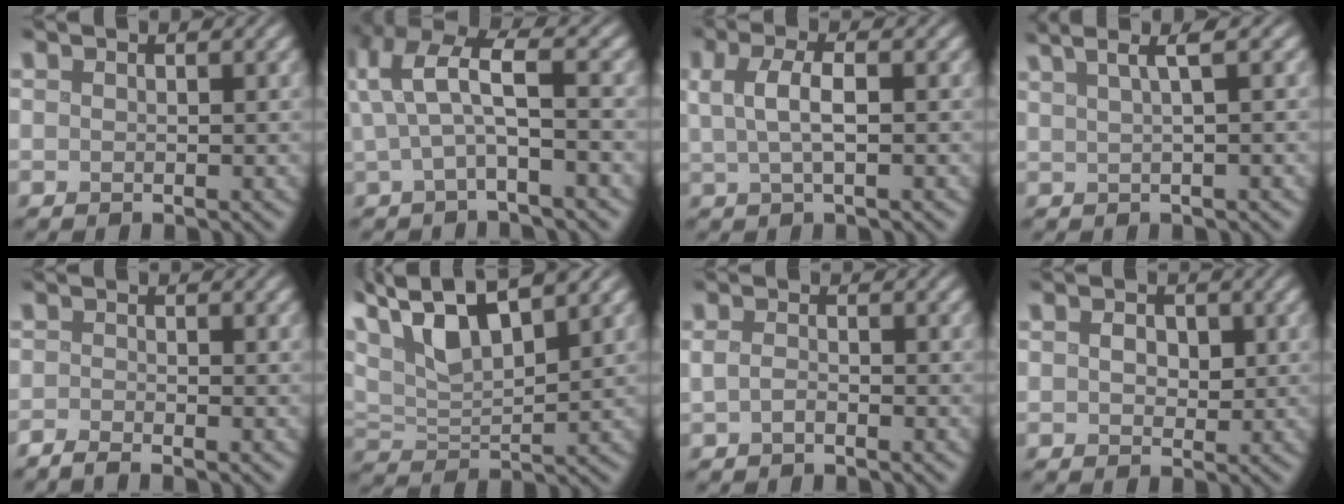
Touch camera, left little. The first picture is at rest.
{"total": 5.2, "force": [0.8, 1.5, 4.9], "torque": [-0.101, 0.014, 0.006]}
{"total": 3.1, "force": [0.5, 0.9, 2.9], "torque": [-0.057, 0.005, 0.008]}
{"total": 4.7, "force": [2.7, 1.2, 3.6], "torque": [-0.046, 0.018, 0.030]}
{"total": 1.8, "force": [-1.5, 0.2, 0.9], "torque": [-0.015, -0.008, -0.035]}
{"total": 7.7, "force": [5.2, 2.5, 5.2], "torque": [-0.105, 0.019, 0.094]}
{"total": 0.9, "force": [-0.5, 0.3, 0.8], "torque": [-0.019, -0.002, -0.012]}
{"total": 2.1, "force": [0.4, 1.5, 1.3], "torque": [-0.019, -0.001, 0.004]}